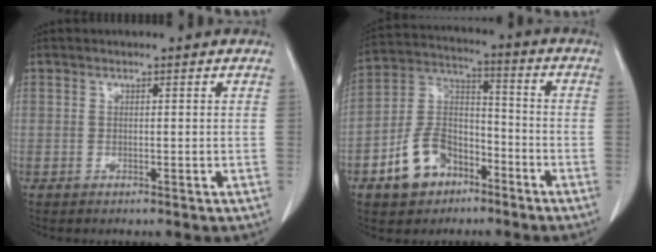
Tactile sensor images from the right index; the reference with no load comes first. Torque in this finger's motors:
{"motor_torque": [-0.16, 0.01, -0.27, -0.13]}